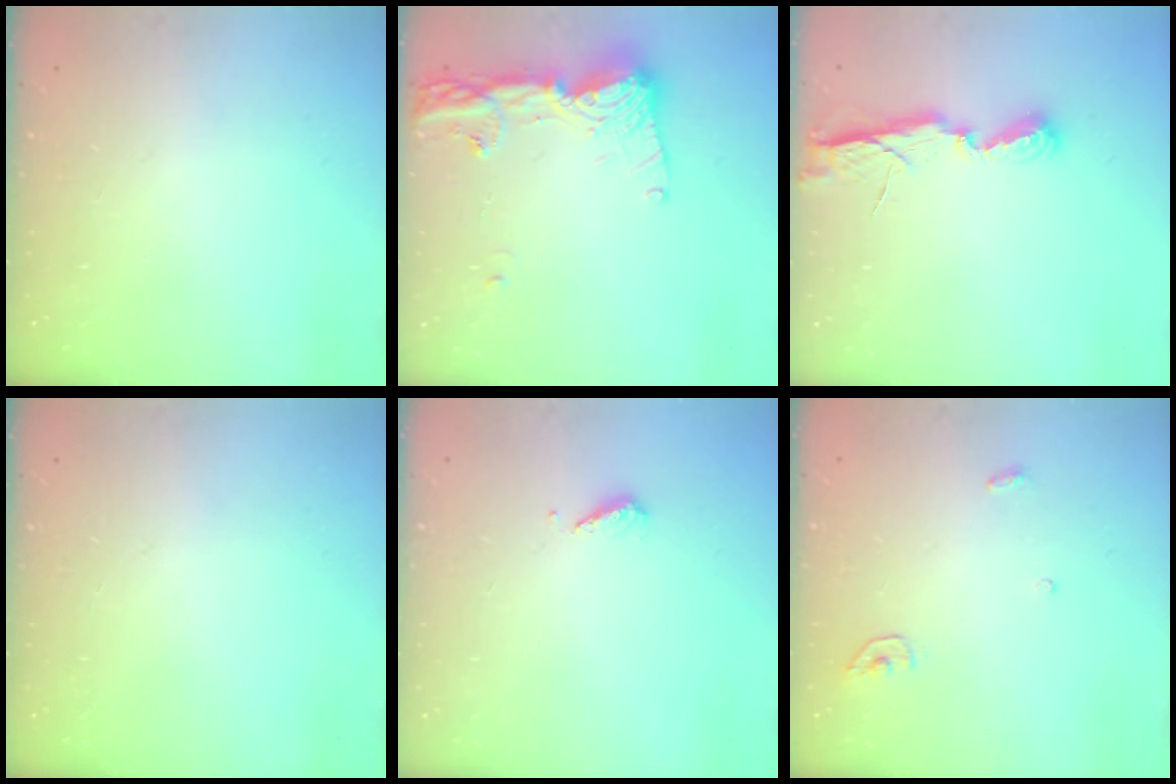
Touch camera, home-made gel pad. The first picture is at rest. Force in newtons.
{"total": 14.5, "press": 14.4, "slide": 1.7}
{"total": 6.9, "press": 6.9, "slide": 0.1}
{"total": 0.0}
{"total": 4.4, "press": 4.4, "slide": 0.5}
{"total": 3.5, "press": 3.5, "slide": 0.3}